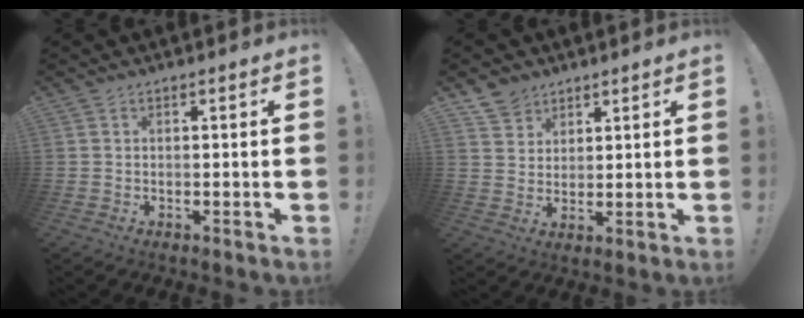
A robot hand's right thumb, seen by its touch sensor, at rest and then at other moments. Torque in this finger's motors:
{"motor_torque": [0.04, -0.03, -0.40, 0.34, -0.03]}